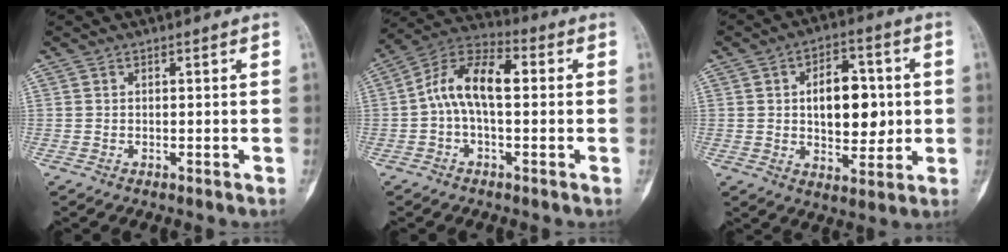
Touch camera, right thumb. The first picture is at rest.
{"total": 11.6, "force": [0.3, 5.9, 9.9], "torque": [-0.170, 0.041, -0.004]}
{"total": 12.7, "force": [1.1, 7.6, 10.1], "torque": [-0.106, 0.005, 0.022]}